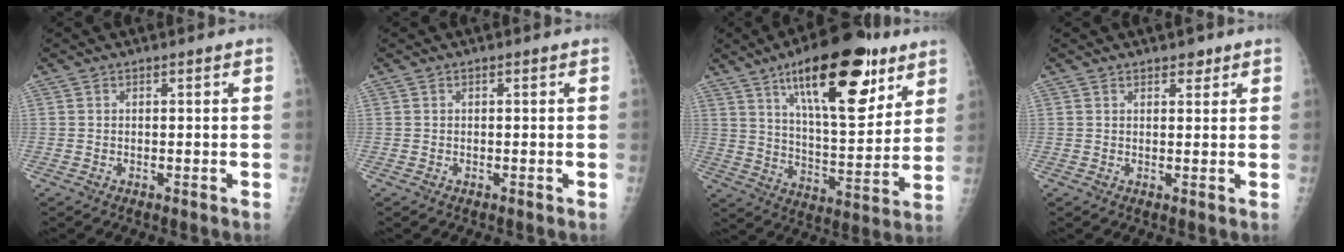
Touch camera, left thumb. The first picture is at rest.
{"total": 0.0}
{"total": 23.6, "force": [12.9, 8.6, 17.8], "torque": [-0.239, -0.052, 0.207]}
{"total": 2.0, "force": [1.4, 1.1, 0.9], "torque": [0.001, -0.007, 0.017]}